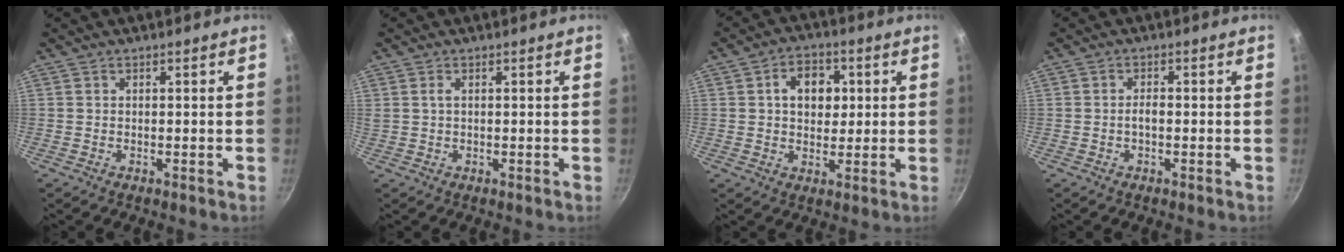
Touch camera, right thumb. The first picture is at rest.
{"total": 1.1, "force": [0.3, 0.6, 0.9], "torque": [-0.017, 0.002, 0.006]}
{"total": 8.0, "force": [1.7, 6.0, 5.1], "torque": [-0.051, 0.003, 0.020]}
{"total": 1.7, "force": [-0.4, 0.8, 1.5], "torque": [-0.023, 0.010, -0.008]}